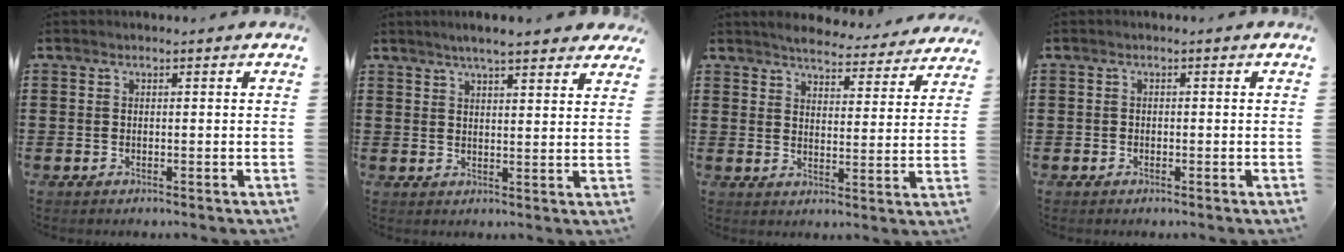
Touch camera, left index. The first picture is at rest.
{"total": 4.6, "force": [3.9, 0.3, 2.3], "torque": [-0.054, -0.004, 0.069]}
{"total": 4.4, "force": [4.4, 0.1, 0.8], "torque": [-0.029, -0.030, 0.072]}
{"total": 0.7, "force": [-0.5, 0.5, 0.1], "torque": [-0.003, 0.002, -0.012]}